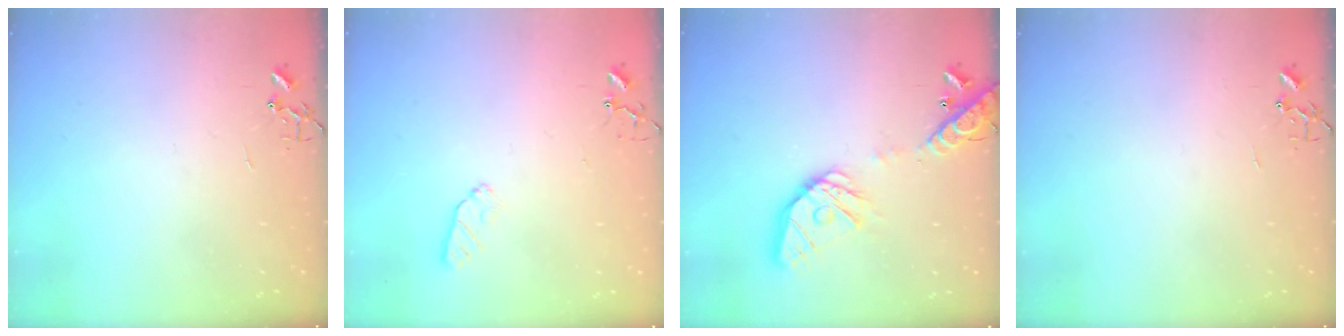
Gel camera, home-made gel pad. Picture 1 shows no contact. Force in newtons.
{"total": 5.4, "press": 5.3, "slide": 0.7}
{"total": 16.7, "press": 16.5, "slide": 2.5}
{"total": 0.0}